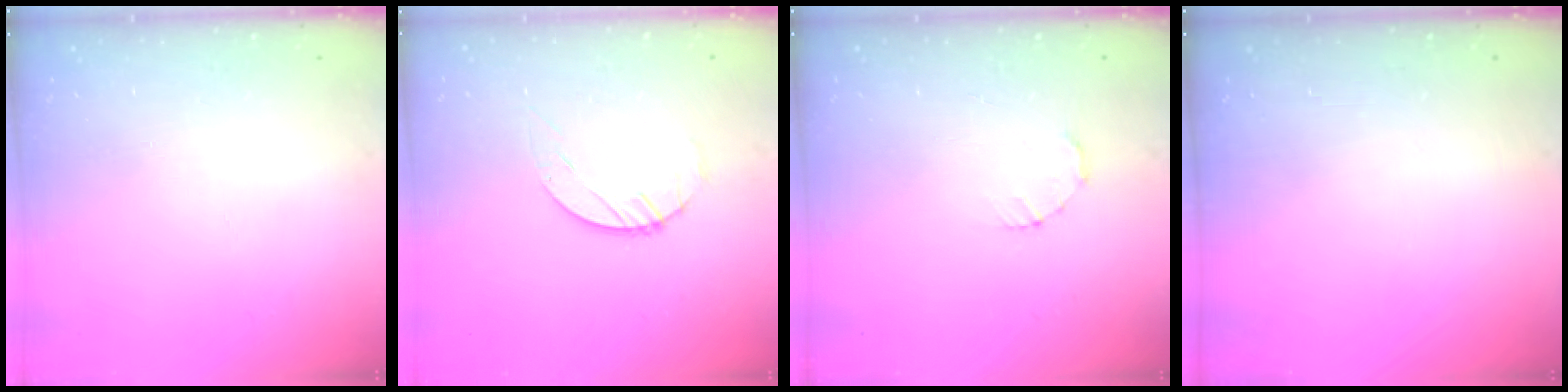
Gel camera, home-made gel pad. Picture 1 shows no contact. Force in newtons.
{"total": 1.4, "press": 1.4, "slide": 0.2}
{"total": 1.5, "press": 1.5, "slide": 0.3}
{"total": 0.0}